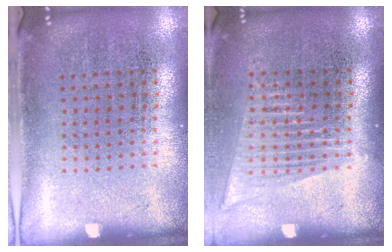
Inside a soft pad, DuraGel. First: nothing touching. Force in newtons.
{"total": 1.5, "press": 1.3, "slide": 0.8}